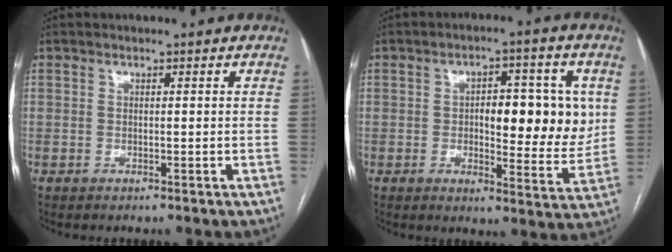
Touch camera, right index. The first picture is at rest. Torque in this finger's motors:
{"motor_torque": [0.49, -0.14, 0.41, 0.07]}